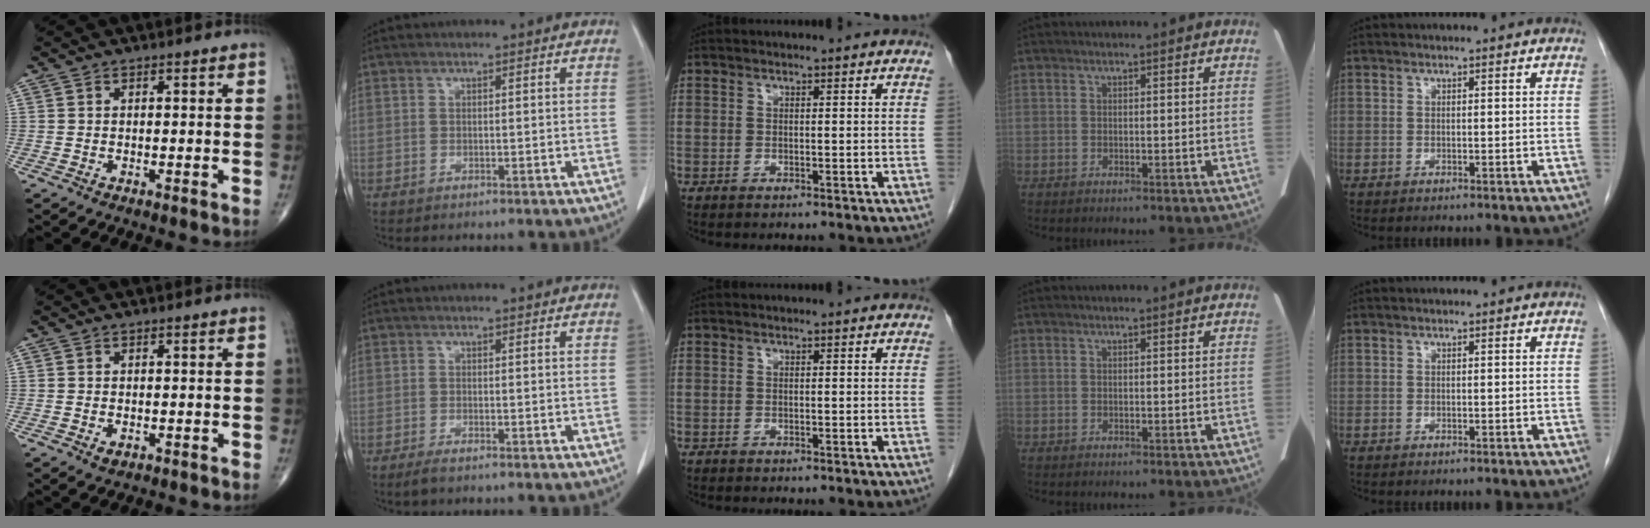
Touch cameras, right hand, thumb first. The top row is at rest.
{"thumb": {"total": 1.2, "force": [-0.4, 0.7, 0.8], "torque": [-0.010, 0.002, -0.003]}, "index": {"total": 1.6, "force": [-0.9, 0.2, 1.3], "torque": [-0.025, -0.003, -0.018]}}